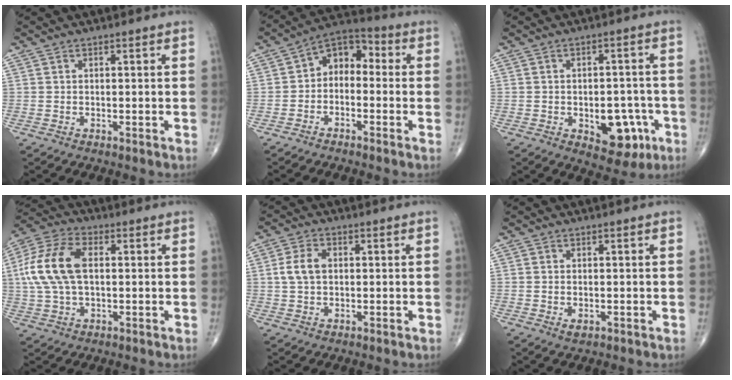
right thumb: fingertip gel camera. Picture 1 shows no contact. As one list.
[{"total": 7.7, "force": [-0.7, 5.4, 5.5], "torque": [-0.057, 0.039, -0.033]}, {"total": 9.9, "force": [-3.5, 5.8, 7.3], "torque": [-0.058, 0.021, -0.034]}, {"total": 14.1, "force": [1.6, 8.0, 11.5], "torque": [-0.246, 0.021, 0.027]}, {"total": 5.0, "force": [0.6, 3.3, 3.7], "torque": [-0.078, 0.008, 0.008]}, {"total": 1.4, "force": [-0.3, 0.8, 1.1], "torque": [-0.019, -0.004, -0.004]}]